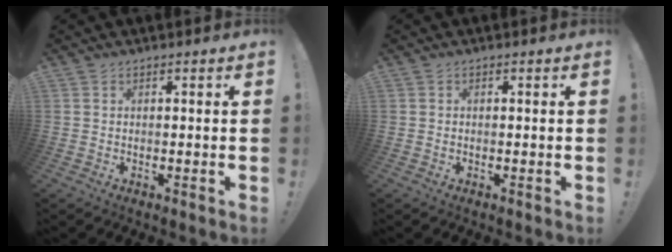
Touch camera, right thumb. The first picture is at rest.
{"total": 0.0}